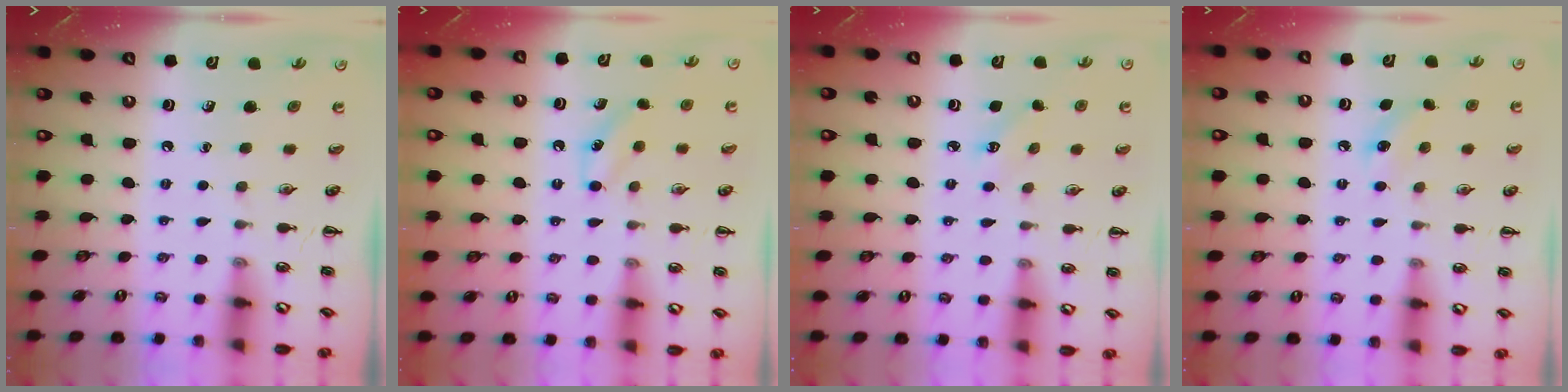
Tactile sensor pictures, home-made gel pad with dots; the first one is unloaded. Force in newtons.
{"total": 7.9, "press": 7.7, "slide": 1.9}
{"total": 2.1, "press": 2.0, "slide": 0.6}
{"total": 5.2, "press": 5.0, "slide": 1.5}